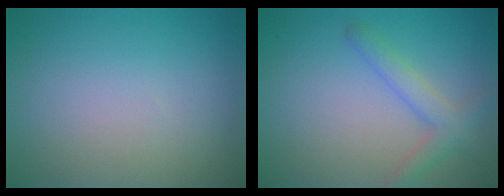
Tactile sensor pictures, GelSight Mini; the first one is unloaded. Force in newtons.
{"total": 2.7, "press": 2.7, "slide": 0.2}